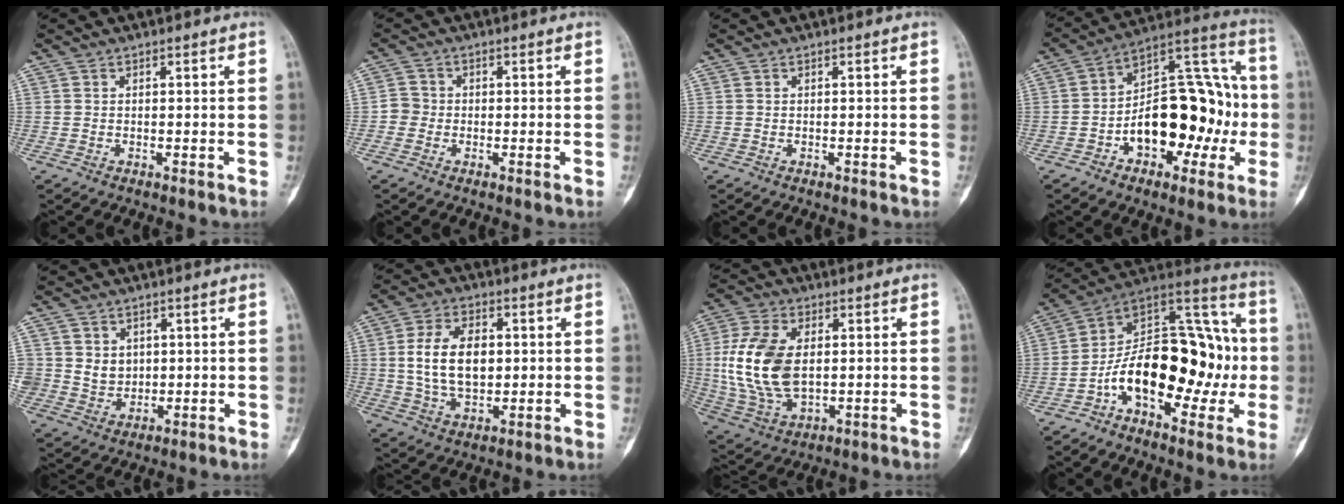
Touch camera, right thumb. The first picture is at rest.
{"total": 2.5, "force": [-0.6, 2.3, 0.6], "torque": [0.002, 0.008, -0.021]}
{"total": 0.0}
{"total": 22.0, "force": [-4.0, 12.9, 17.4], "torque": [-0.220, 0.059, -0.054]}
{"total": 5.3, "force": [1.2, 4.7, 2.0], "torque": [-0.011, -0.008, 0.029]}
{"total": 11.7, "force": [1.2, 7.3, 9.1], "torque": [-0.152, 0.000, 0.026]}
{"total": 15.9, "force": [1.1, 9.6, 12.6], "torque": [-0.257, -0.006, 0.030]}
{"total": 23.2, "force": [-4.1, 13.2, 18.6], "torque": [-0.257, 0.070, -0.065]}